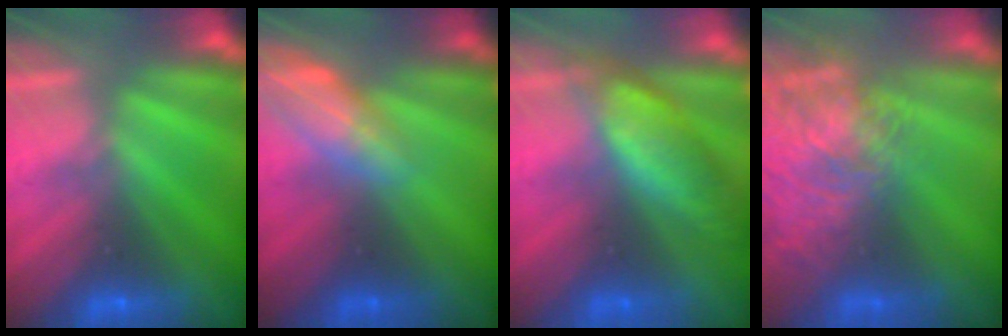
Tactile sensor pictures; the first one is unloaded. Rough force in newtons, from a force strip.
{"total": 2.6}
{"total": 7.4}
{"total": 7.9}